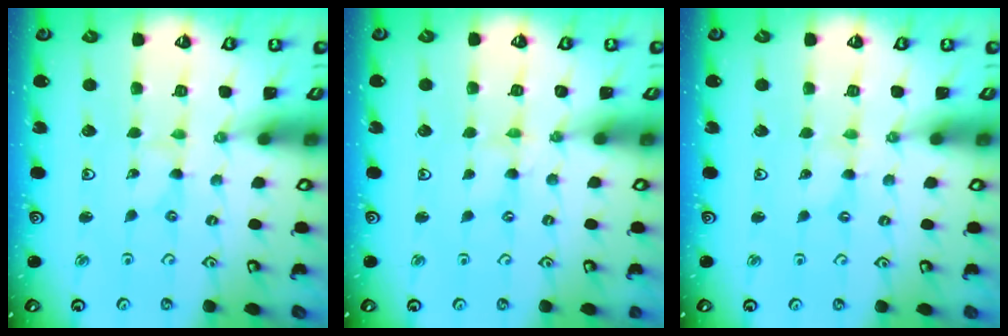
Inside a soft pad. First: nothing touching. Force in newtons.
{"total": 0.0}
{"total": 0.0}